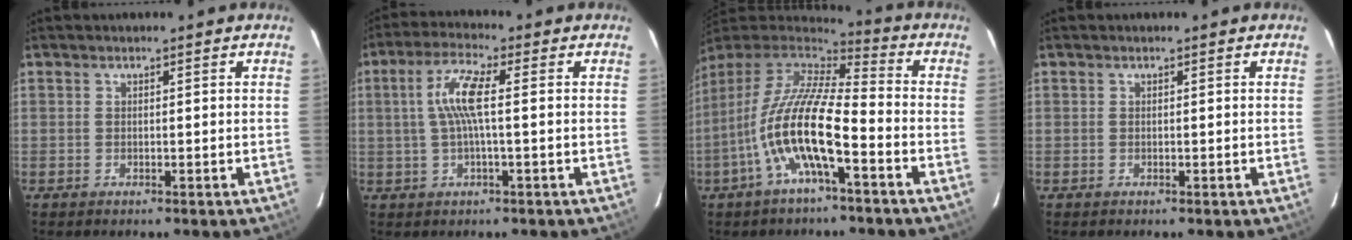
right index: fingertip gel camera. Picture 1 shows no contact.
{"total": 7.2, "force": [0.5, 0.9, 7.1], "torque": [-0.141, 0.008, 0.011]}
{"total": 16.0, "force": [-5.9, 3.8, 14.4], "torque": [-0.270, -0.013, -0.120]}
{"total": 0.0}